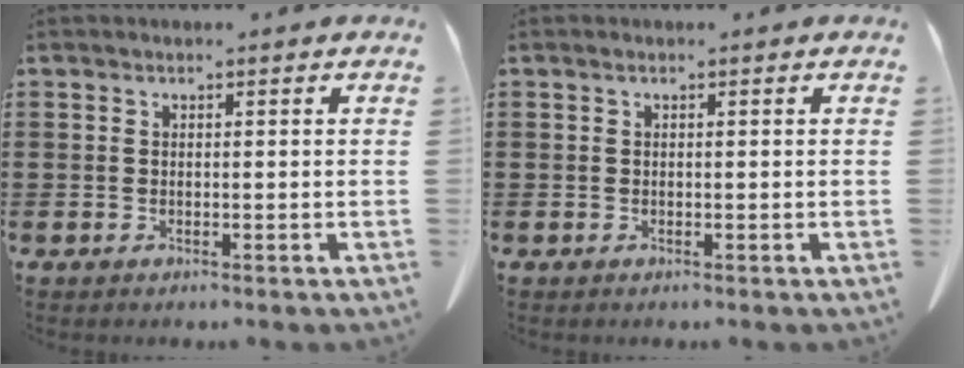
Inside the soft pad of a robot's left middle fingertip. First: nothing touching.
{"total": 0.0}